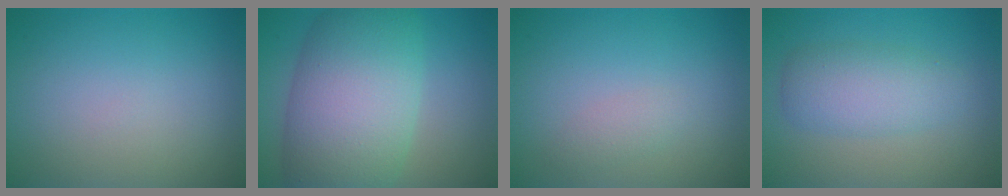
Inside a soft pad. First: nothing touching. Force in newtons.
{"total": 11.4, "press": 11.4, "slide": 0.5}
{"total": 1.1, "press": 1.1, "slide": 0.0}
{"total": 3.9, "press": 3.9, "slide": 0.0}